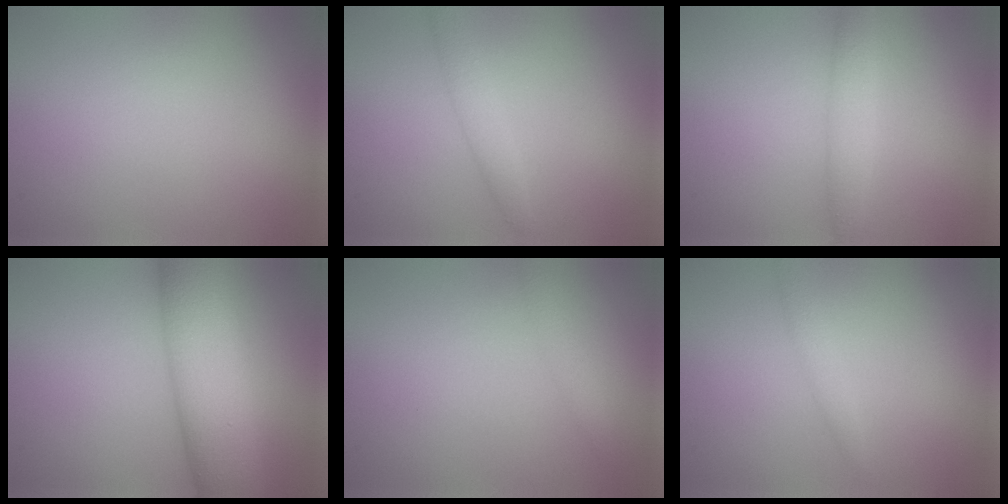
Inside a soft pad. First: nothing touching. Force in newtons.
{"total": 1.9, "press": 1.9, "slide": 0.1}
{"total": 2.3, "press": 2.3, "slide": 0.2}
{"total": 10.5, "press": 10.5, "slide": 0.2}
{"total": 1.3, "press": 1.3, "slide": 0.1}
{"total": 1.2, "press": 1.2, "slide": 0.1}